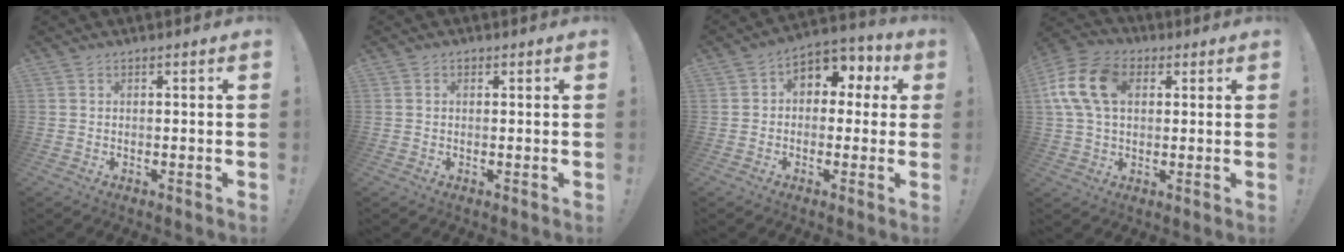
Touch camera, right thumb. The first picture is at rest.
{"total": 1.0, "force": [0.2, 0.9, 0.4], "torque": [-0.003, 0.001, 0.003]}
{"total": 6.8, "force": [1.3, 5.5, 3.7], "torque": [-0.049, -0.002, 0.028]}
{"total": 15.2, "force": [3.9, 10.3, 10.5], "torque": [-0.211, 0.007, 0.074]}